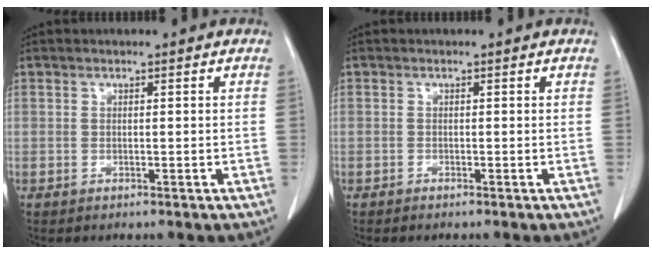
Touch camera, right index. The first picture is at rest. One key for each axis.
{"total": 0.0}